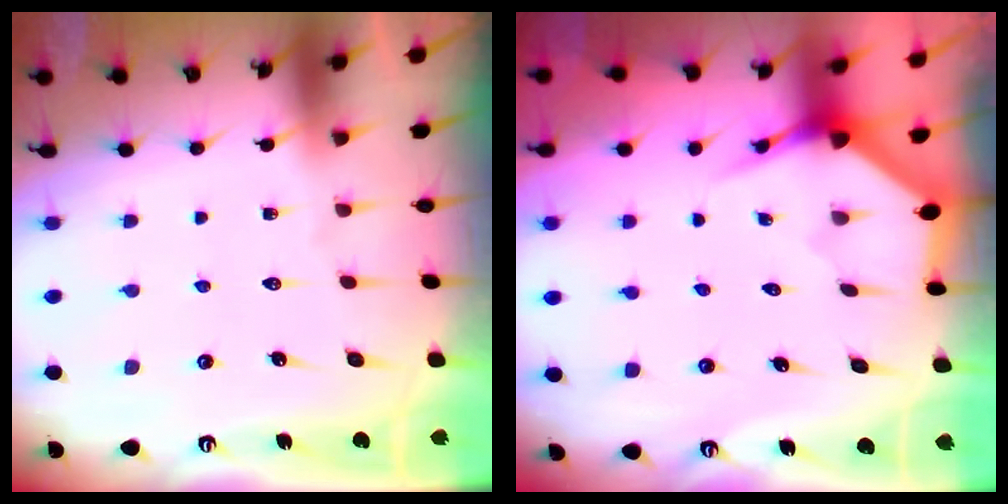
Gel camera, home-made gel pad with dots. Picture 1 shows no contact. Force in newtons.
{"total": 3.5, "press": 3.5, "slide": 0.1}